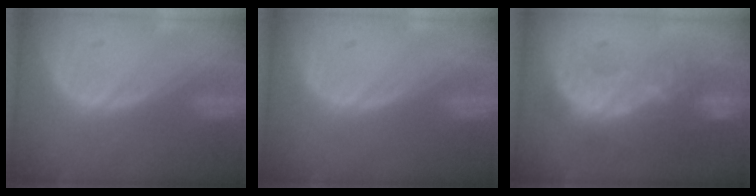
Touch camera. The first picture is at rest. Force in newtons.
{"total": 0.0}
{"total": 9.0, "press": 8.2, "slide": 3.7}